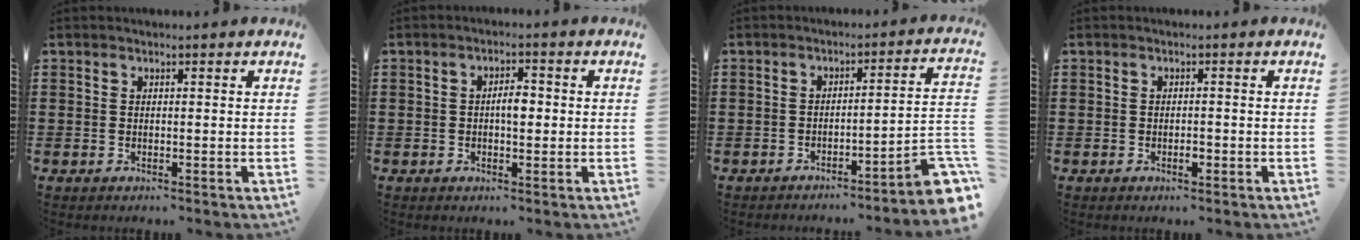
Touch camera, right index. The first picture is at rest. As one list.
[{"total": 3.0, "force": [-0.1, 1.2, 2.7], "torque": [-0.044, 0.002, -0.006]}, {"total": 4.6, "force": [-3.0, -0.2, 3.5], "torque": [-0.053, -0.028, -0.061]}, {"total": 1.4, "force": [-0.6, 0.6, 1.1], "torque": [-0.022, -0.003, -0.011]}]